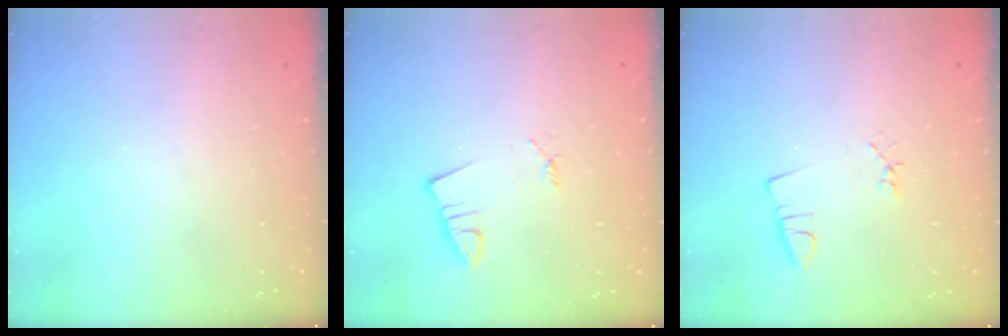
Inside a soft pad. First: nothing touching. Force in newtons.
{"total": 1.0, "press": 1.0, "slide": 0.1}
{"total": 2.2, "press": 1.7, "slide": 1.3}